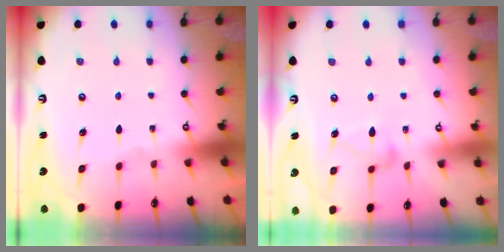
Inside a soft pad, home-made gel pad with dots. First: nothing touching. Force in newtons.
{"total": 9.8, "press": 9.8, "slide": 0.2}